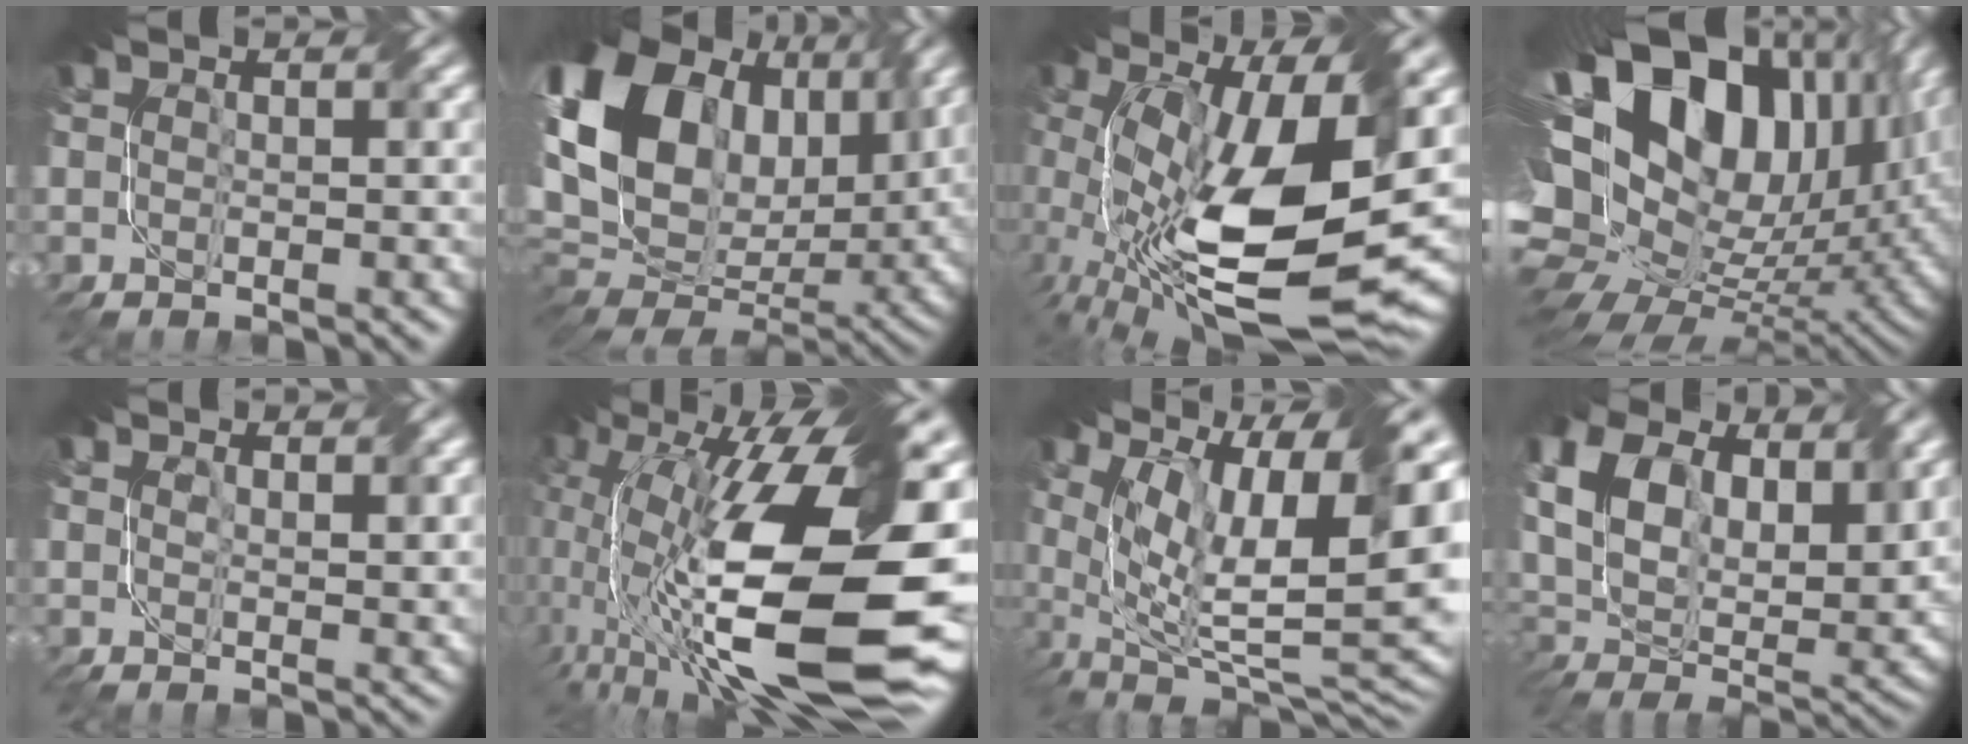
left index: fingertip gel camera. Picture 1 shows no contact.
{"total": 19.1, "force": [5.3, 13.3, 12.6], "torque": [-0.273, 0.028, 0.105]}
{"total": 16.1, "force": [0.5, 6.5, 14.7], "torque": [-0.264, -0.013, 0.015]}
{"total": 20.6, "force": [5.0, 13.5, 14.6], "torque": [-0.278, 0.020, 0.099]}
{"total": 2.3, "force": [1.7, 0.7, 1.3], "torque": [-0.030, 0.000, 0.035]}
{"total": 18.9, "force": [0.1, 8.3, 17.0], "torque": [-0.324, -0.016, 0.004]}
{"total": 17.4, "force": [2.3, 8.0, 15.2], "torque": [-0.221, -0.015, 0.066]}
{"total": 13.2, "force": [5.7, 7.6, 9.1], "torque": [-0.205, 0.015, 0.102]}